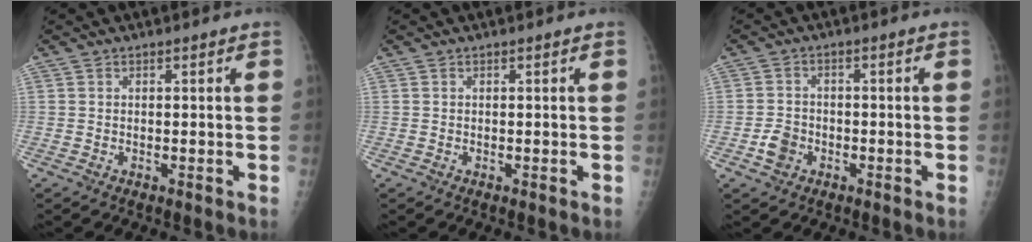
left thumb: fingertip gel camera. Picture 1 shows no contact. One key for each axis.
{"total": 0.0}
{"total": 3.9, "fx": -1.8, "fy": 3.1, "fz": 1.6, "tx": -0.020, "ty": 0.013, "tz": -0.031}